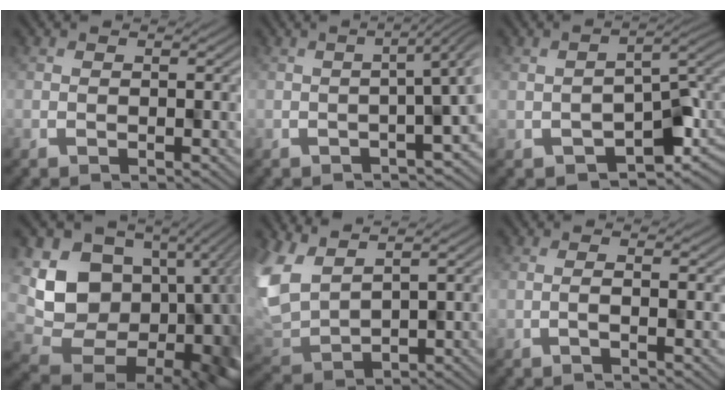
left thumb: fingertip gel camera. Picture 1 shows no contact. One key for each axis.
{"total": 5.0, "fx": -1.2, "fy": 0.7, "fz": 4.8, "tx": -0.055, "ty": 0.002, "tz": -0.012}
{"total": 4.8, "fx": -1.1, "fy": 2.6, "fz": 3.9, "tx": -0.042, "ty": -0.014, "tz": -0.016}
{"total": 13.8, "fx": 1.2, "fy": 11.4, "fz": 7.8, "tx": -0.118, "ty": -0.045, "tz": 0.042}
{"total": 9.4, "fx": 4.5, "fy": 5.8, "fz": 5.9, "tx": -0.173, "ty": -0.030, "tz": 0.101}
{"total": 1.1, "fx": 0.3, "fy": -0.1, "fz": 1.0, "tx": -0.007, "ty": 0.011, "tz": -0.010}